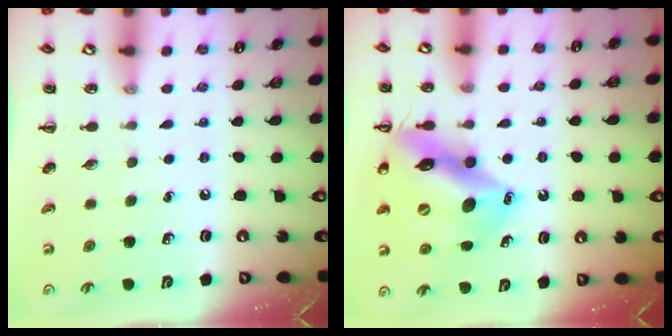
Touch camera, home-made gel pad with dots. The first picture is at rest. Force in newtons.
{"total": 15.7, "press": 15.1, "slide": 4.2}